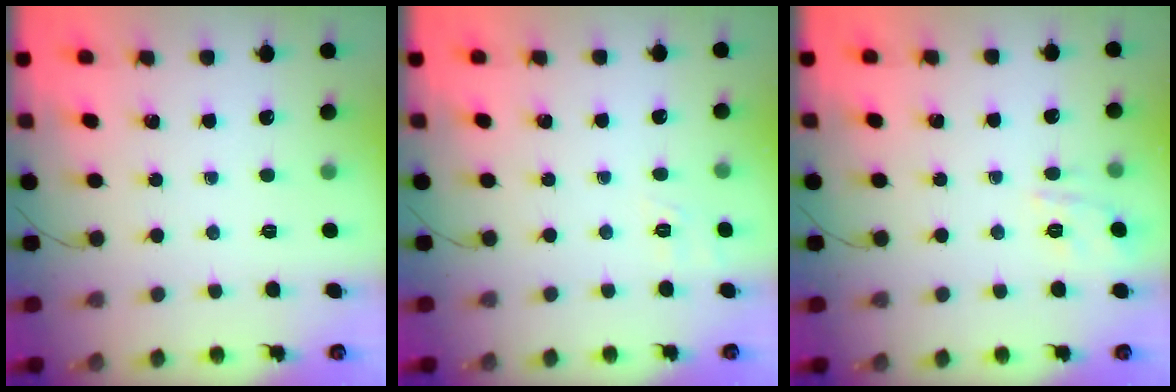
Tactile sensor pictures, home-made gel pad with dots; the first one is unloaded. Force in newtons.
{"total": 1.8, "press": 0.2, "slide": 1.8}
{"total": 2.1, "press": 1.6, "slide": 1.5}